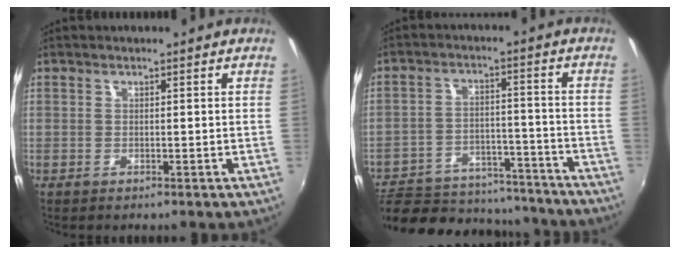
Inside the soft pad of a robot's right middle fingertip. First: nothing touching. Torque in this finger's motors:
{"motor_torque": [0.83, -1.31, -0.06, -0.03]}